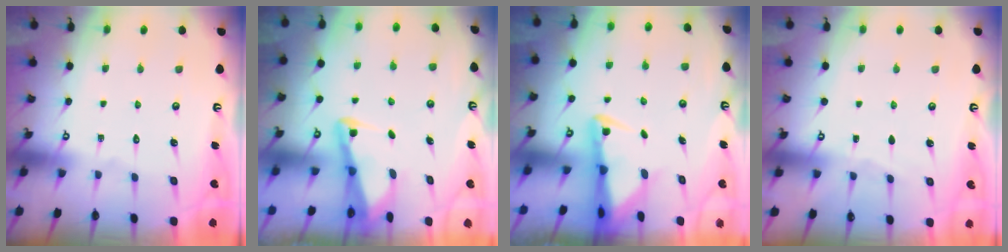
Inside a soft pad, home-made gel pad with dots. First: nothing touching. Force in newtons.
{"total": 3.0, "press": 3.0, "slide": 0.3}
{"total": 2.9, "press": 2.9, "slide": 0.6}
{"total": 2.5, "press": 2.5, "slide": 0.4}